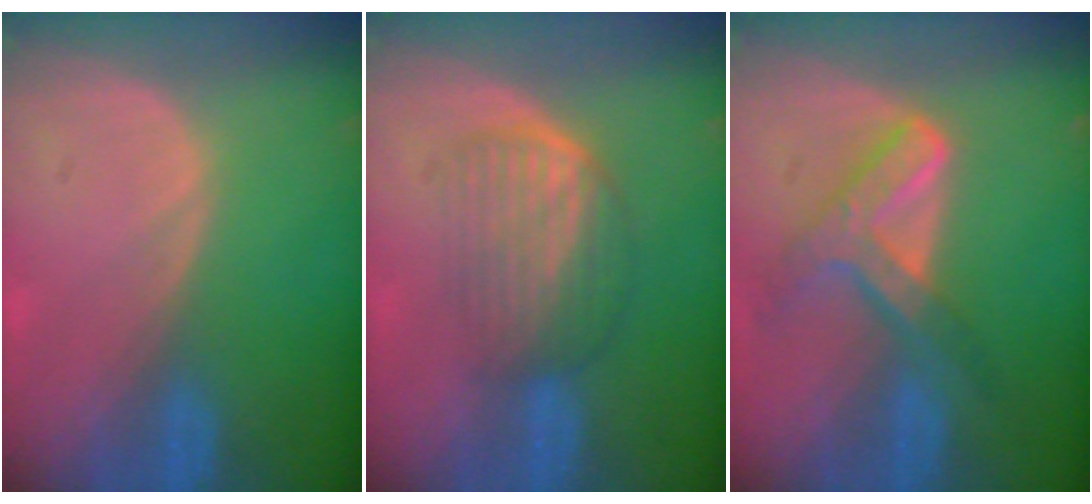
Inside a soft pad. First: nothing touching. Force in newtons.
{"total": 6.7, "press": 5.8, "slide": 3.2}
{"total": 7.2, "press": 6.2, "slide": 3.8}